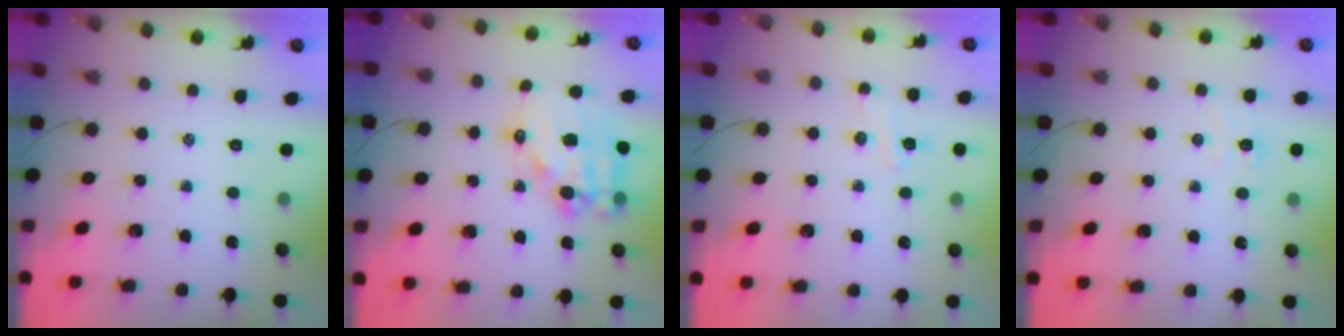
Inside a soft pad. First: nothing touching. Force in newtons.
{"total": 15.8, "press": 15.5, "slide": 3.2}
{"total": 4.3, "press": 4.1, "slide": 1.1}
{"total": 5.1, "press": 5.0, "slide": 0.8}